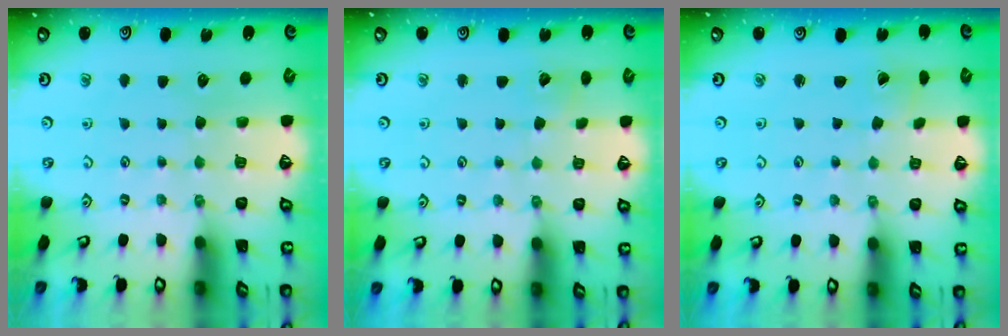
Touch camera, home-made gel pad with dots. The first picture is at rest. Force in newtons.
{"total": 2.8, "press": 2.8, "slide": 0.3}
{"total": 0.8, "press": 0.7, "slide": 0.1}